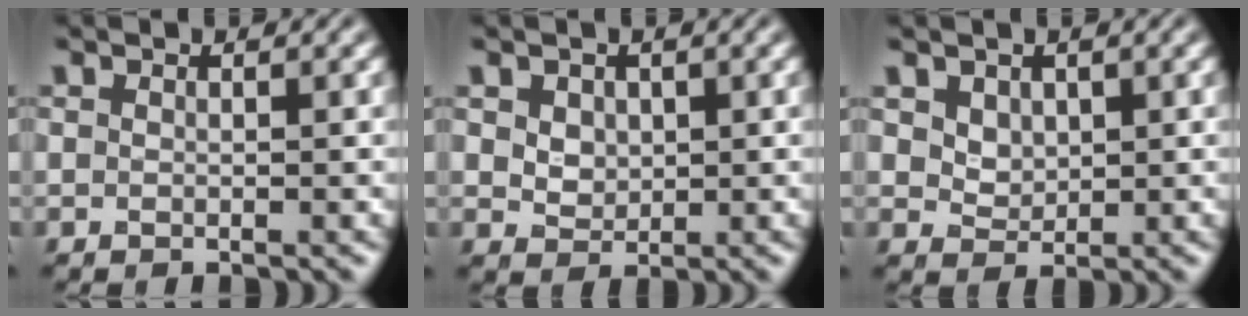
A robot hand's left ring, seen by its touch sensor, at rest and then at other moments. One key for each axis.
{"total": 2.6, "fx": 1.1, "fy": 2.0, "fz": 1.3, "tx": -0.038, "ty": 0.004, "tz": 0.028}
{"total": 1.9, "fx": 0.9, "fy": 1.5, "fz": 0.8, "tx": -0.024, "ty": -0.008, "tz": 0.026}